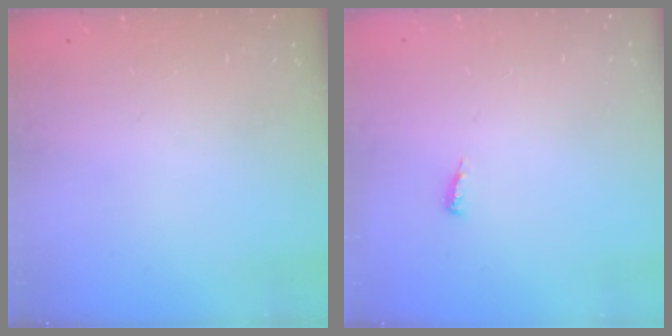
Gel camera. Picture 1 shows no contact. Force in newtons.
{"total": 4.9, "press": 4.9, "slide": 0.5}